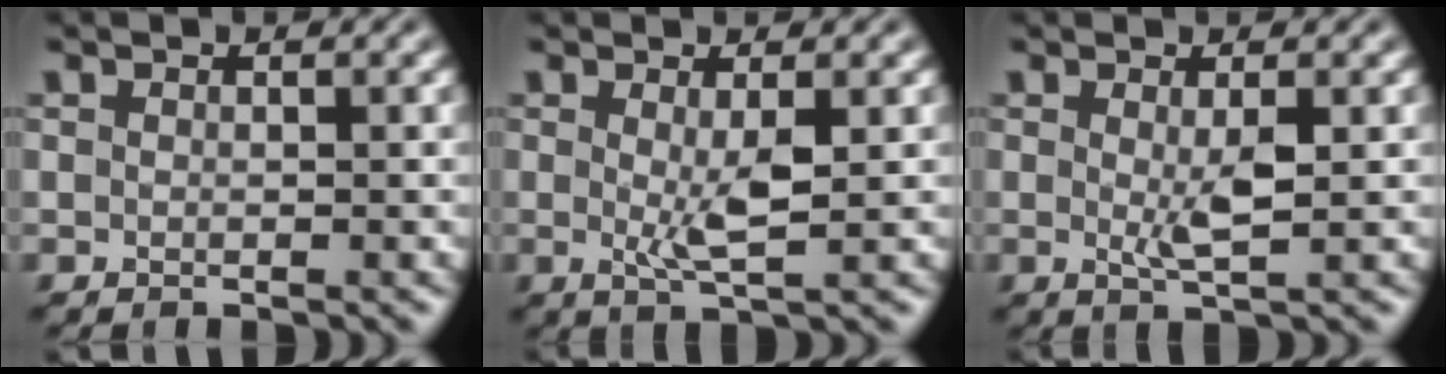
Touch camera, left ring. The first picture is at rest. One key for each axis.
{"total": 2.8, "fx": -0.1, "fy": 0.5, "fz": 2.7, "tx": -0.053, "ty": -0.011, "tz": 0.002}
{"total": 2.3, "fx": -0.1, "fy": 0.4, "fz": 2.2, "tx": -0.043, "ty": -0.009, "tz": 0.001}